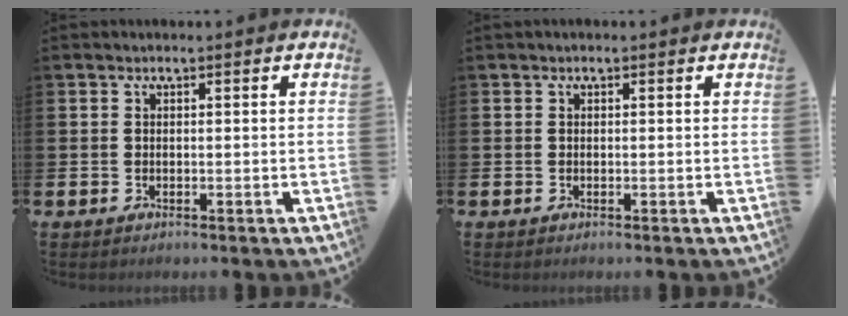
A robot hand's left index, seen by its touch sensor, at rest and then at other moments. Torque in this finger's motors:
{"motor_torque": [0.84, -1.30, 0.28, 0.14]}